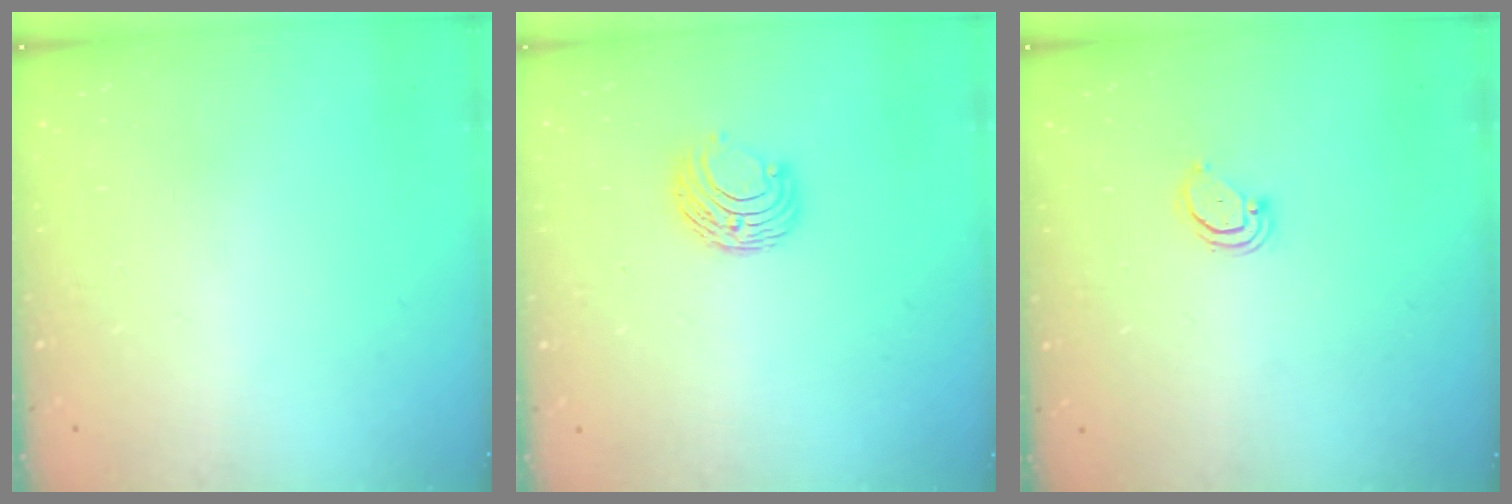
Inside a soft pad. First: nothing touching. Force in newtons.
{"total": 7.2, "press": 7.2, "slide": 0.8}
{"total": 3.0, "press": 3.0, "slide": 0.2}